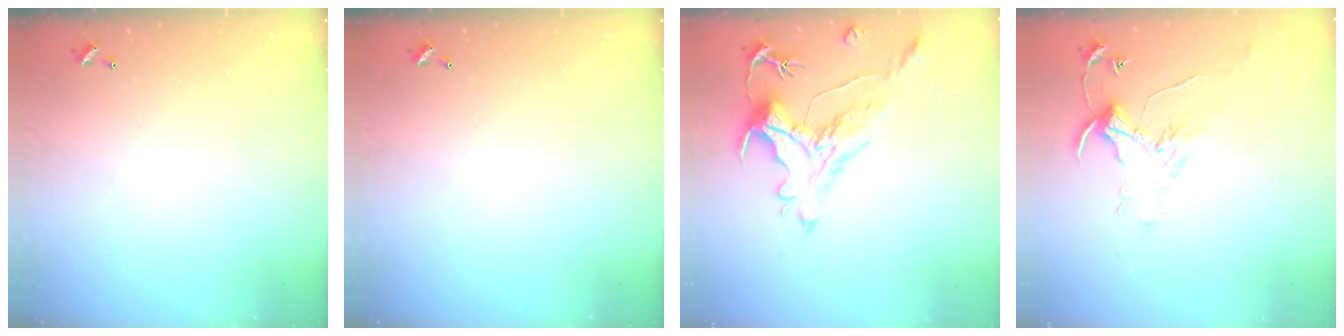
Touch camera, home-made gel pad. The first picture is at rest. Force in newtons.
{"total": 0.0}
{"total": 1.2, "press": 0.2, "slide": 1.2}
{"total": 2.1, "press": 2.1, "slide": 0.1}